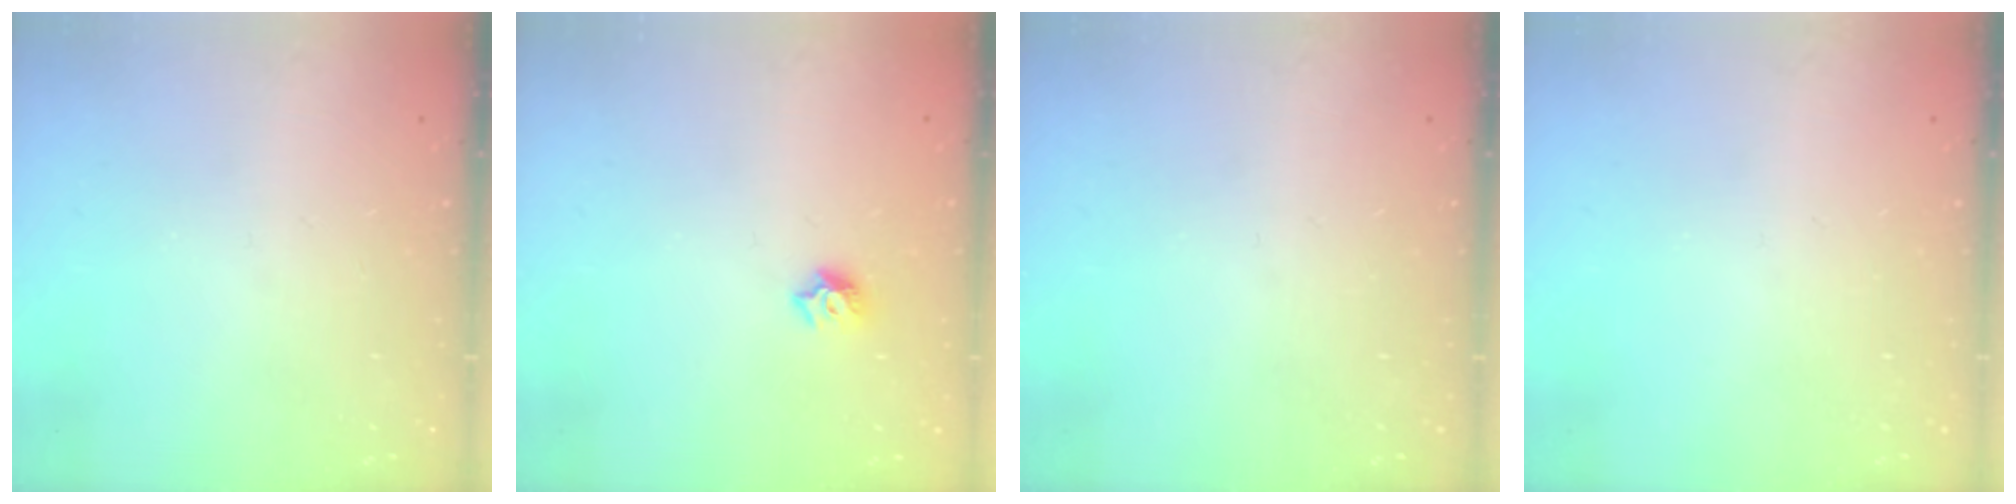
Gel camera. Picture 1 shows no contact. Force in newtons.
{"total": 6.9, "press": 6.8, "slide": 0.9}
{"total": 0.0}
{"total": 0.0}